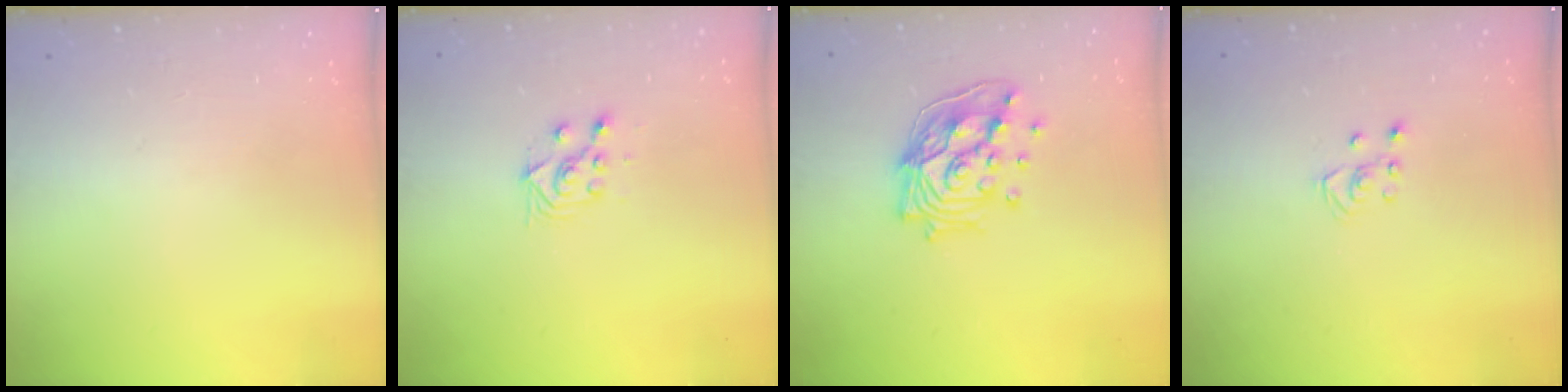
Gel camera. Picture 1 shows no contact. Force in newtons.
{"total": 4.9, "press": 4.8, "slide": 1.0}
{"total": 15.9, "press": 15.1, "slide": 5.1}
{"total": 2.5, "press": 2.5, "slide": 0.2}